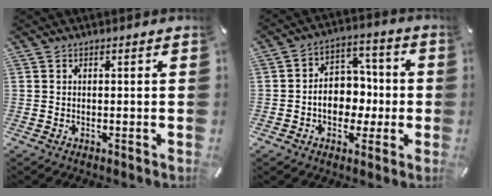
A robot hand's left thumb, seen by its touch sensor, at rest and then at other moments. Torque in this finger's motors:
{"motor_torque": [1.56, 1.67, 1.01, 0.27, 0.16]}